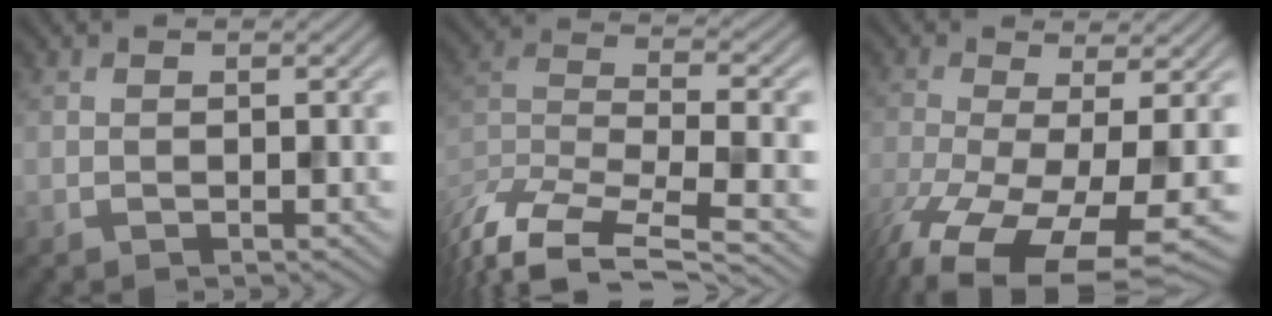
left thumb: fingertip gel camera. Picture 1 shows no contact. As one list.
[{"total": 13.3, "force": [-10.3, 4.1, 7.3], "torque": [-0.169, -0.016, -0.170]}, {"total": 11.4, "force": [-5.4, 3.5, 9.4], "torque": [-0.201, -0.031, -0.088]}]